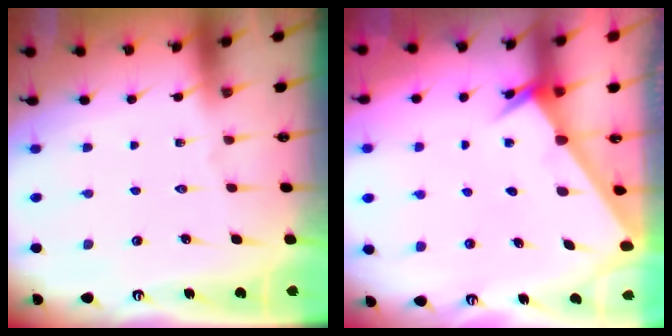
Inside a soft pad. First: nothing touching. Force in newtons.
{"total": 1.9, "press": 1.9, "slide": 0.1}